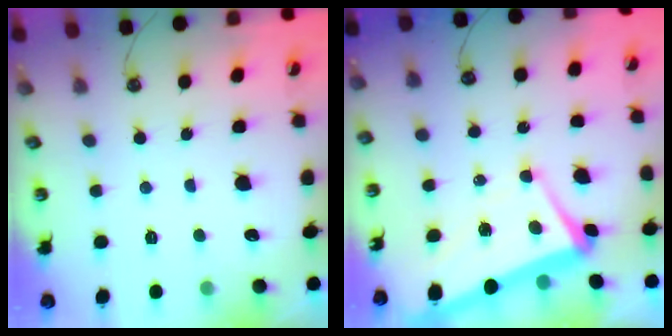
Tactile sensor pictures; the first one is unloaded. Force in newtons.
{"total": 1.7, "press": 0.9, "slide": 1.4}